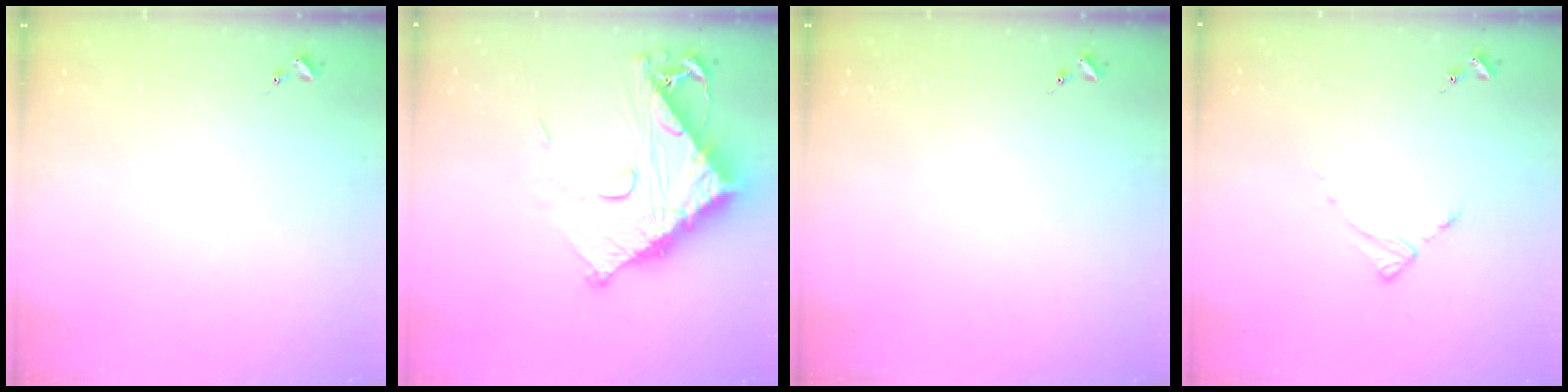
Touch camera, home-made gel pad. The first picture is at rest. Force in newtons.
{"total": 15.0, "press": 14.9, "slide": 1.4}
{"total": 0.0}
{"total": 2.6, "press": 2.6, "slide": 0.3}